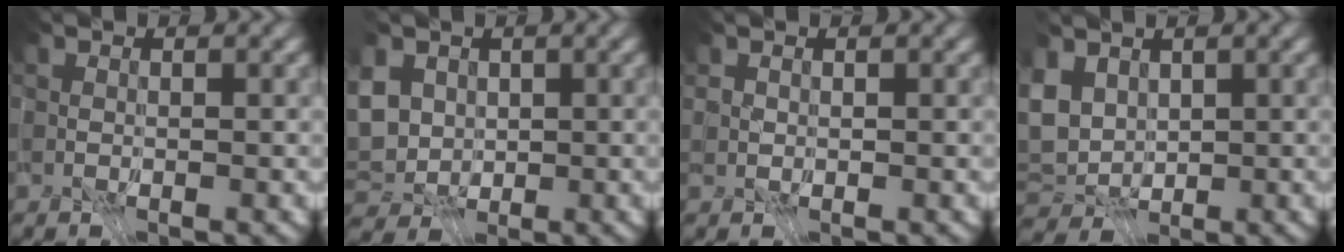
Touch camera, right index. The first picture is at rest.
{"total": 3.3, "force": [-0.4, 2.2, 2.3], "torque": [-0.047, -0.002, -0.005]}
{"total": 1.0, "force": [0.5, 0.8, 0.2], "torque": [-0.010, 0.003, 0.006]}
{"total": 2.7, "force": [-0.1, 1.2, 2.4], "torque": [-0.050, -0.003, -0.001]}